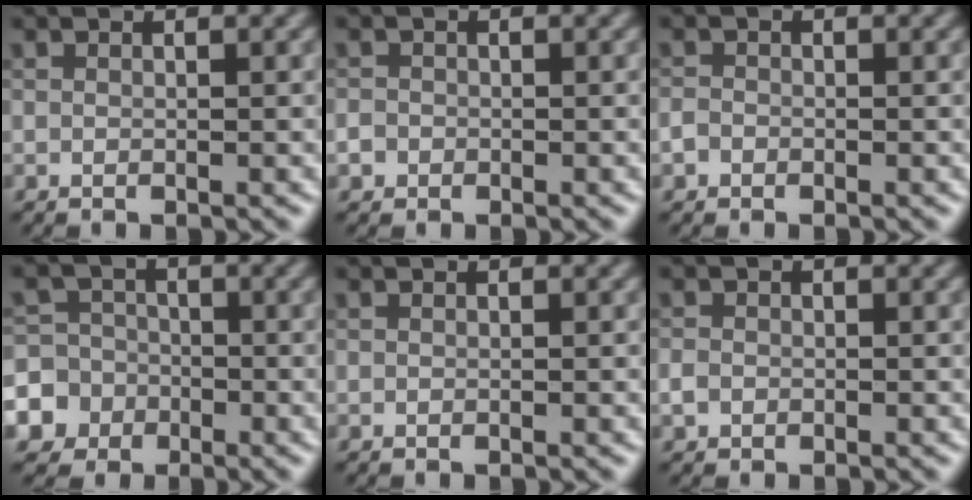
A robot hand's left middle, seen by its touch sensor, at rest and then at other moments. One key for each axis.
{"total": 1.1, "fx": -0.6, "fy": 0.9, "fz": 0.3, "tx": -0.007, "ty": 0.001, "tz": -0.009}
{"total": 0.9, "fx": -0.5, "fy": 0.7, "fz": 0.2, "tx": -0.003, "ty": 0.000, "tz": -0.013}
{"total": 8.8, "fx": -4.1, "fy": 7.7, "fz": 1.2, "tx": -0.037, "ty": -0.013, "tz": -0.100}
{"total": 0.0}
{"total": 1.0, "fx": -0.4, "fy": 0.9, "fz": 0.4, "tx": -0.006, "ty": -0.001, "tz": -0.011}